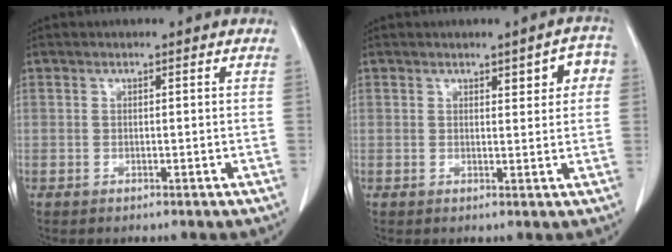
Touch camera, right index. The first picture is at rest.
{"total": 4.2, "force": [1.5, 1.4, 3.6], "torque": [-0.037, 0.011, 0.016]}